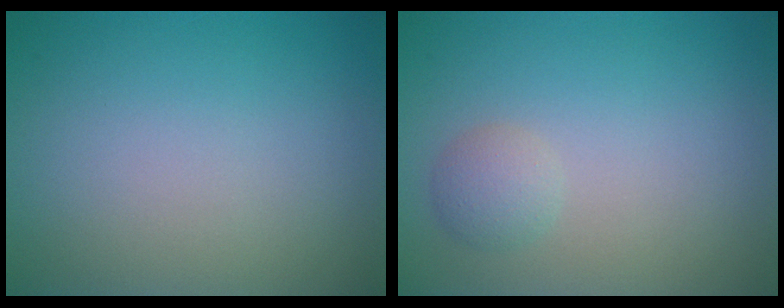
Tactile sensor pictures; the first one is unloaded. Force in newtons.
{"total": 1.5, "press": 1.5, "slide": 0.0}